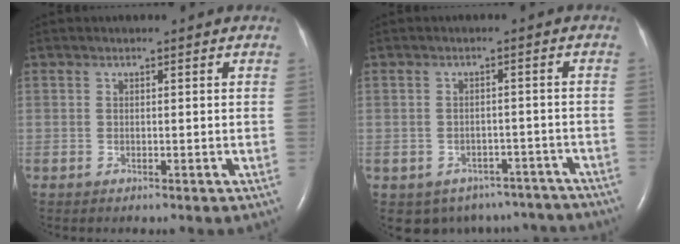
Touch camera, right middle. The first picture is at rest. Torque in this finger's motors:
{"motor_torque": [0.51, -0.67, 0.04, 0.03]}